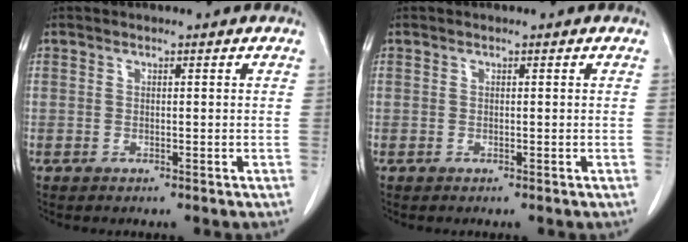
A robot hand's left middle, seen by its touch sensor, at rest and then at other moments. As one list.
[{"total": 0.0}]